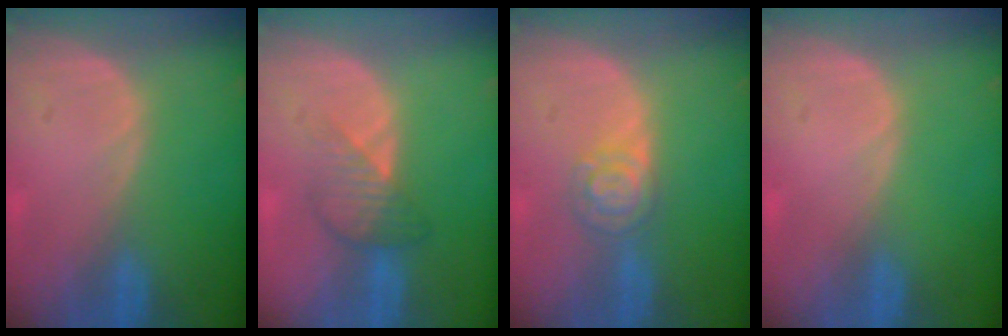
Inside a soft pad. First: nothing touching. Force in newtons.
{"total": 3.8, "press": 3.8, "slide": 0.0}
{"total": 4.7, "press": 4.1, "slide": 2.3}
{"total": 0.0}